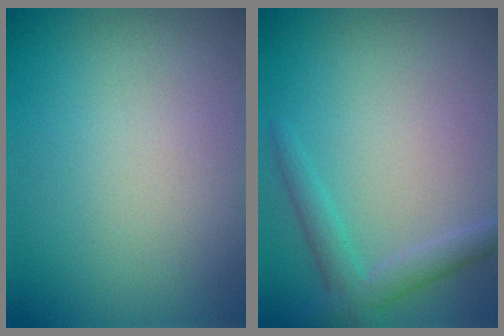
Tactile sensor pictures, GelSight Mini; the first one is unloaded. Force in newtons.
{"total": 2.7, "press": 2.7, "slide": 0.1}